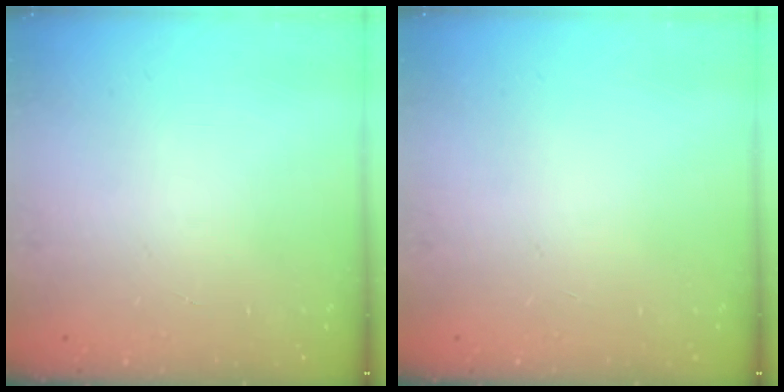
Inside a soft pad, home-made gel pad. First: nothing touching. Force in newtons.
{"total": 0.0}